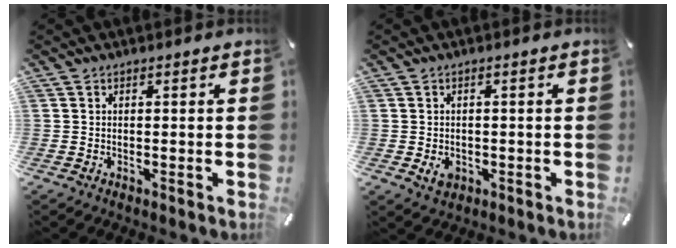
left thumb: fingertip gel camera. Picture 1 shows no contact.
{"total": 2.9, "force": [-0.7, 2.4, 1.6], "torque": [-0.025, -0.002, -0.014]}